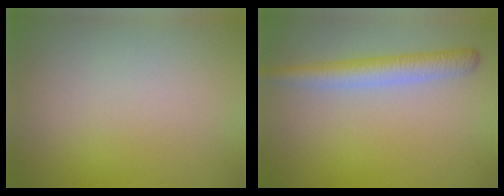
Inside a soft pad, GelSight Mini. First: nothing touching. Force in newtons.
{"total": 3.3, "press": 3.3, "slide": 0.1}